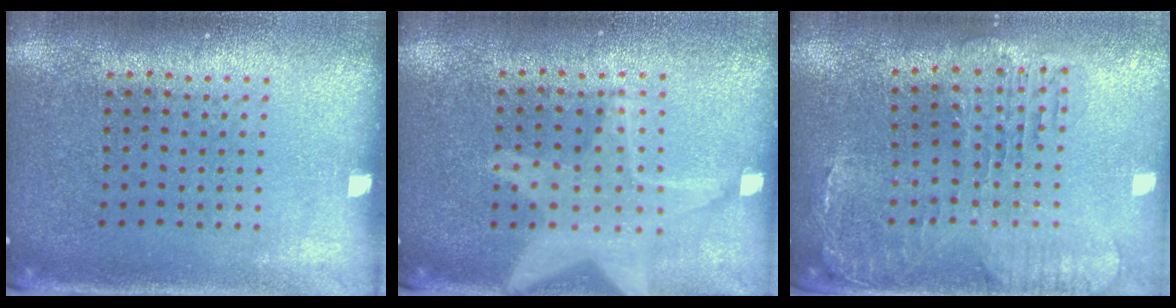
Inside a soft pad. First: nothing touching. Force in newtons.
{"total": 2.1, "press": 2.1, "slide": 0.2}
{"total": 1.2, "press": 1.1, "slide": 0.4}